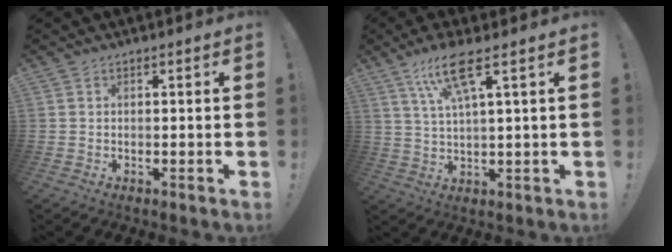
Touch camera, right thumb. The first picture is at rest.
{"total": 9.9, "force": [5.0, 1.6, 8.4], "torque": [-0.158, -0.006, 0.085]}